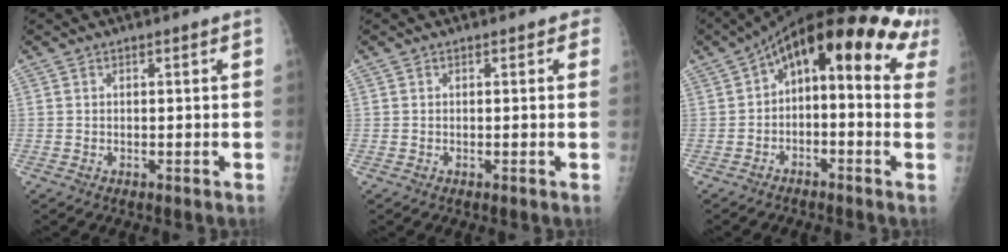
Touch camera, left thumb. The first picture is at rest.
{"total": 0.8, "force": [0.5, 0.6, 0.3], "torque": [0.011, 0.000, -0.002]}
{"total": 16.0, "force": [4.6, 7.4, 13.4], "torque": [-0.153, 0.044, 0.047]}